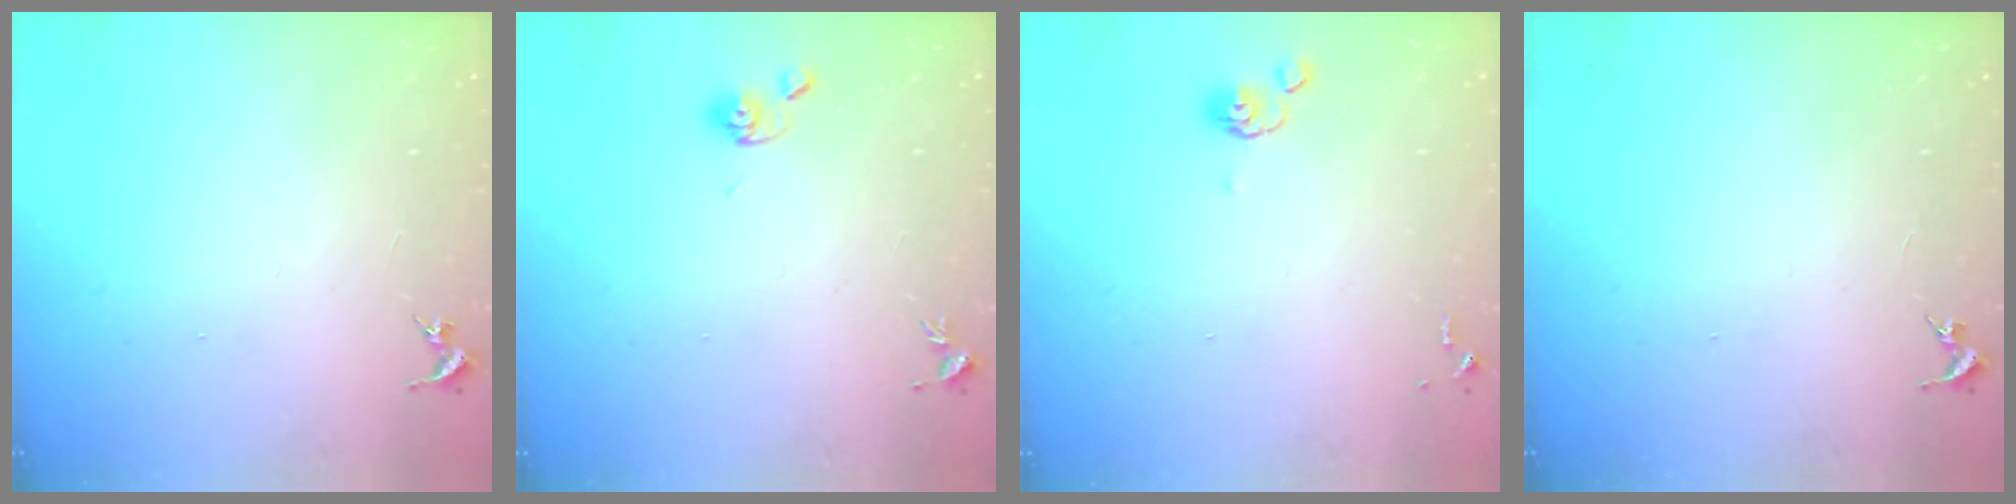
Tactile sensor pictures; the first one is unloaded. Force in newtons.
{"total": 5.6, "press": 5.6, "slide": 1.0}
{"total": 4.9, "press": 4.8, "slide": 0.9}
{"total": 0.0}